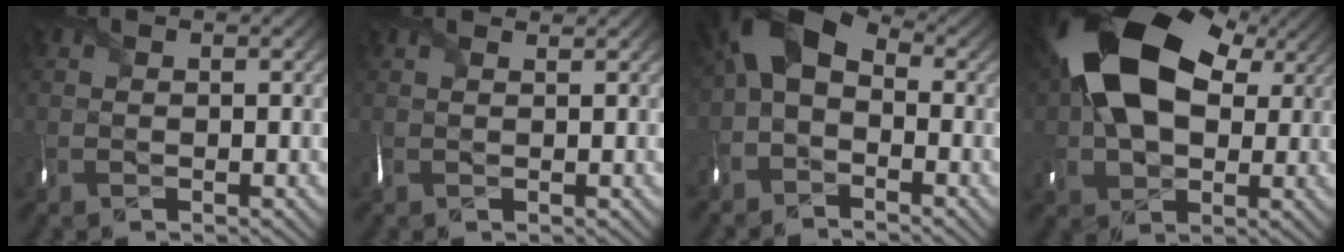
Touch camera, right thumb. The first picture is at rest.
{"total": 1.5, "force": [1.3, 0.1, 0.8], "torque": [-0.023, 0.009, 0.019]}
{"total": 8.3, "force": [-1.3, 5.2, 6.3], "torque": [-0.137, 0.011, -0.049]}
{"total": 18.3, "force": [4.6, 12.4, 12.7], "torque": [-0.240, 0.009, 0.087]}